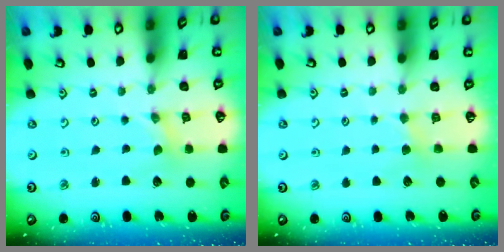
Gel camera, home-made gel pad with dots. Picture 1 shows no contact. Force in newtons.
{"total": 2.8, "press": 2.8, "slide": 0.3}